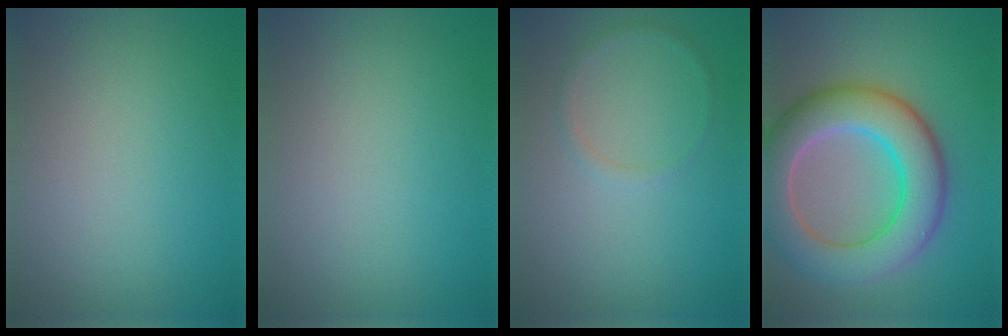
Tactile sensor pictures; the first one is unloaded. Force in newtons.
{"total": 0.0}
{"total": 1.0, "press": 1.0, "slide": 0.0}
{"total": 9.3, "press": 9.3, "slide": 0.6}